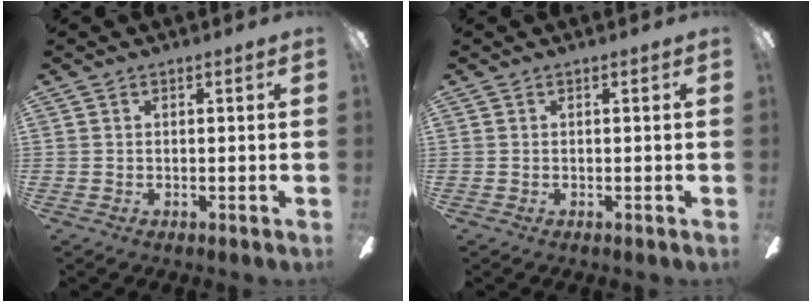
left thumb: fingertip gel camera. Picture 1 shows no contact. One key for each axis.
{"total": 0.0}